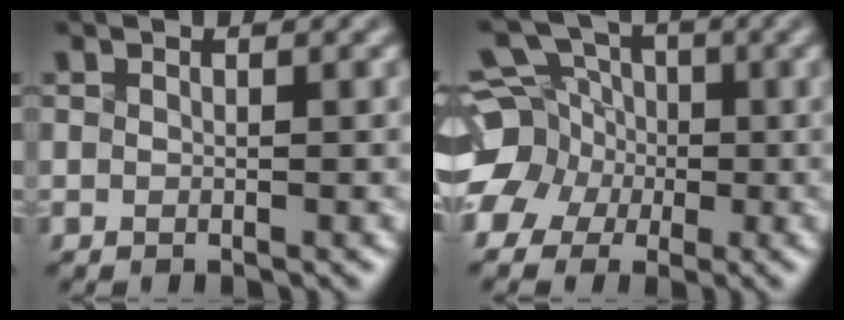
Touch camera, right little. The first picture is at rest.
{"total": 8.2, "force": [-1.6, 7.3, 3.5], "torque": [-0.090, 0.024, -0.057]}